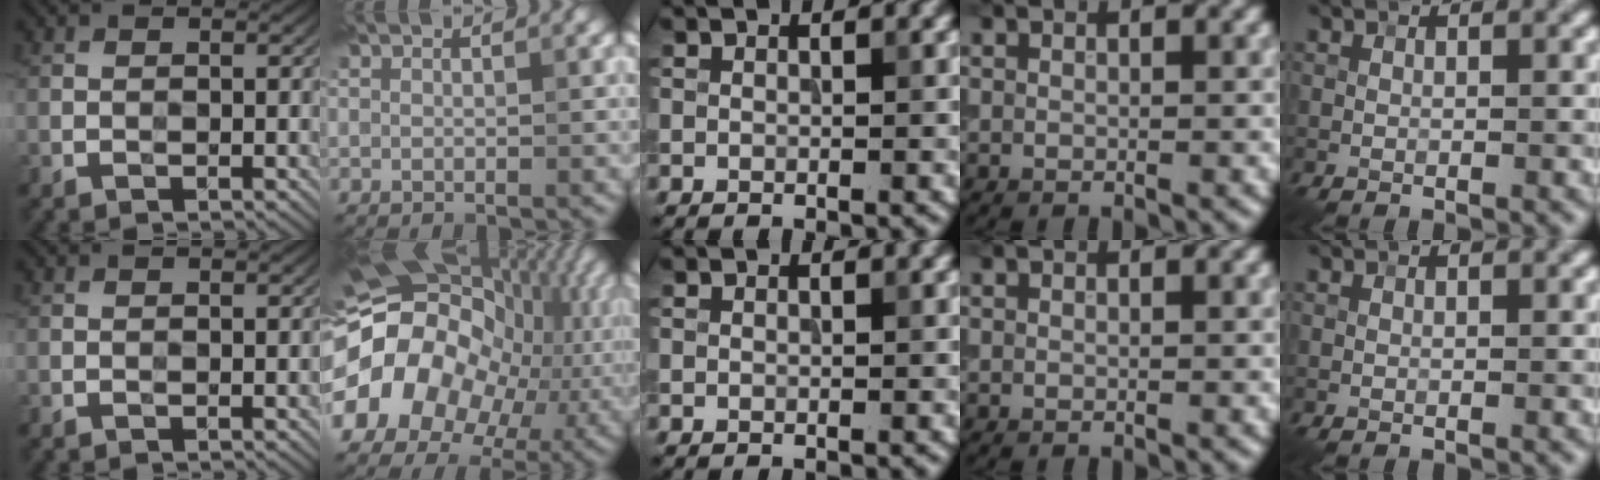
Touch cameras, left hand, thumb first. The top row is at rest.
{"index": {"total": 20.7, "force": [-1.8, 16.7, 12.1], "torque": [-0.221, 0.002, -0.041]}}